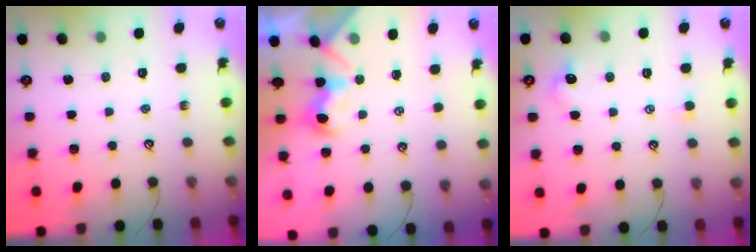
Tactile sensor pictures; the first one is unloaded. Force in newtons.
{"total": 2.3, "press": 2.2, "slide": 0.8}
{"total": 0.9, "press": 0.6, "slide": 0.6}